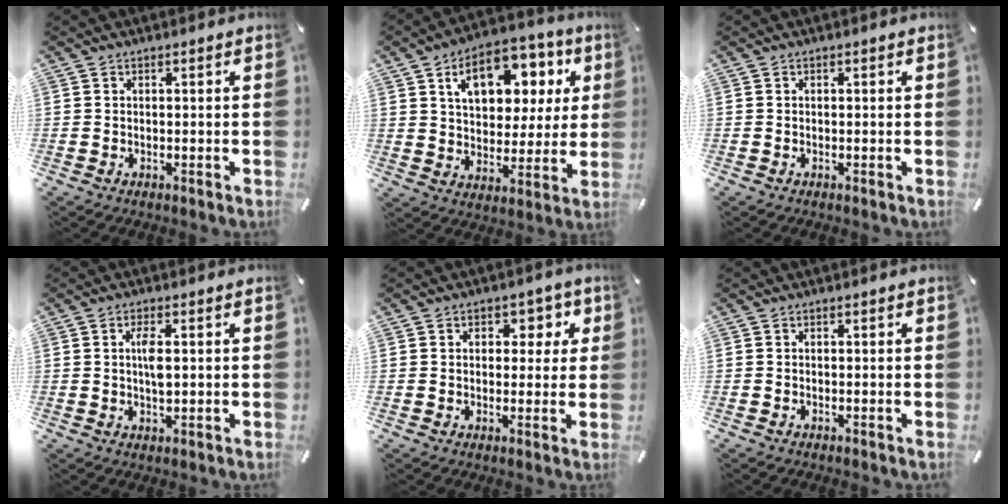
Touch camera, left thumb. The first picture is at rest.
{"total": 15.4, "force": [7.0, 10.2, 9.2], "torque": [-0.140, -0.021, 0.122]}
{"total": 0.0}
{"total": 4.2, "force": [0.7, 1.5, 3.9], "torque": [-0.087, 0.001, 0.007]}
{"total": 6.0, "force": [1.8, 4.4, 3.6], "torque": [-0.027, -0.007, 0.019]}
{"total": 0.0}